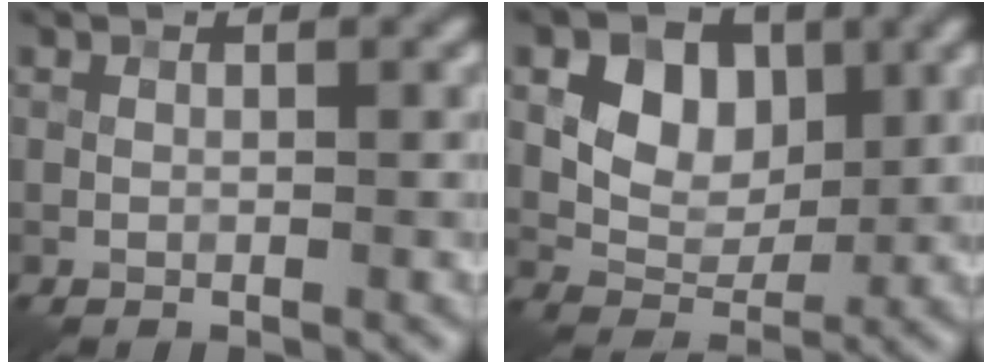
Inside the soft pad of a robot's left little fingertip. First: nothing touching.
{"total": 5.6, "force": [1.5, 4.1, 3.5], "torque": [-0.057, -0.002, 0.023]}